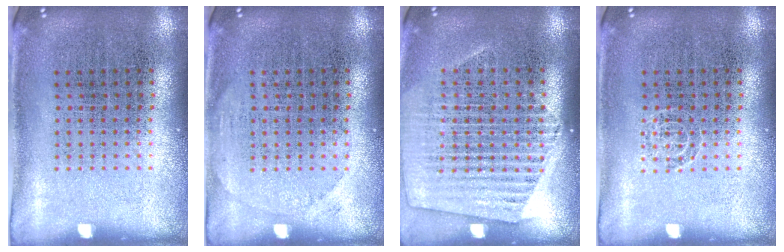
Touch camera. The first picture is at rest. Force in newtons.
{"total": 0.9, "press": 0.9, "slide": 0.1}
{"total": 1.5, "press": 1.4, "slide": 0.5}
{"total": 0.8, "press": 0.8, "slide": 0.1}